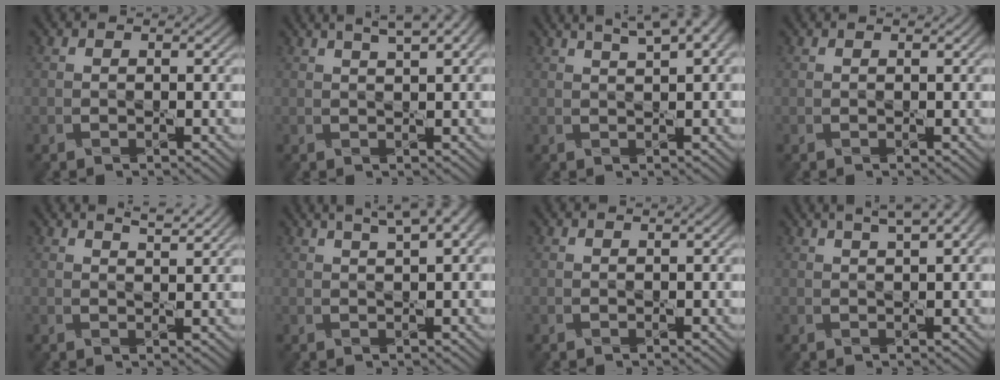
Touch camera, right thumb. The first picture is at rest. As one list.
[{"total": 5.4, "force": [3.0, 1.3, 4.3], "torque": [-0.062, 0.019, 0.027]}, {"total": 7.3, "force": [4.1, 1.9, 5.7], "torque": [-0.078, 0.026, 0.045]}, {"total": 0.6, "force": [0.4, 0.0, 0.4], "torque": [-0.008, 0.003, 0.004]}, {"total": 3.1, "force": [2.4, 0.6, 1.9], "torque": [-0.024, 0.000, 0.033]}, {"total": 6.6, "force": [3.6, 1.7, 5.3], "torque": [-0.072, 0.024, 0.037]}, {"total": 0.5, "force": [0.3, 0.0, 0.5], "torque": [-0.009, 0.006, 0.002]}, {"total": 5.9, "force": [3.0, 1.6, 4.7], "torque": [-0.063, 0.025, 0.026]}]